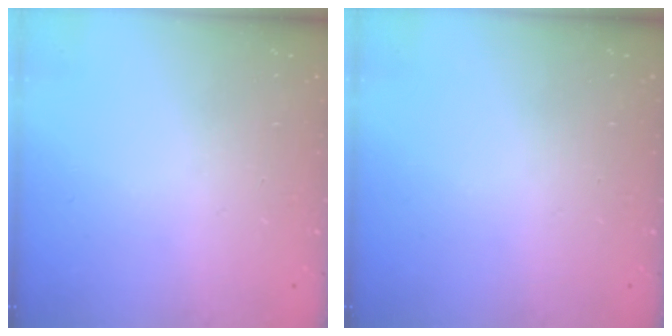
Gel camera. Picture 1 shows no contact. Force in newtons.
{"total": 0.0}